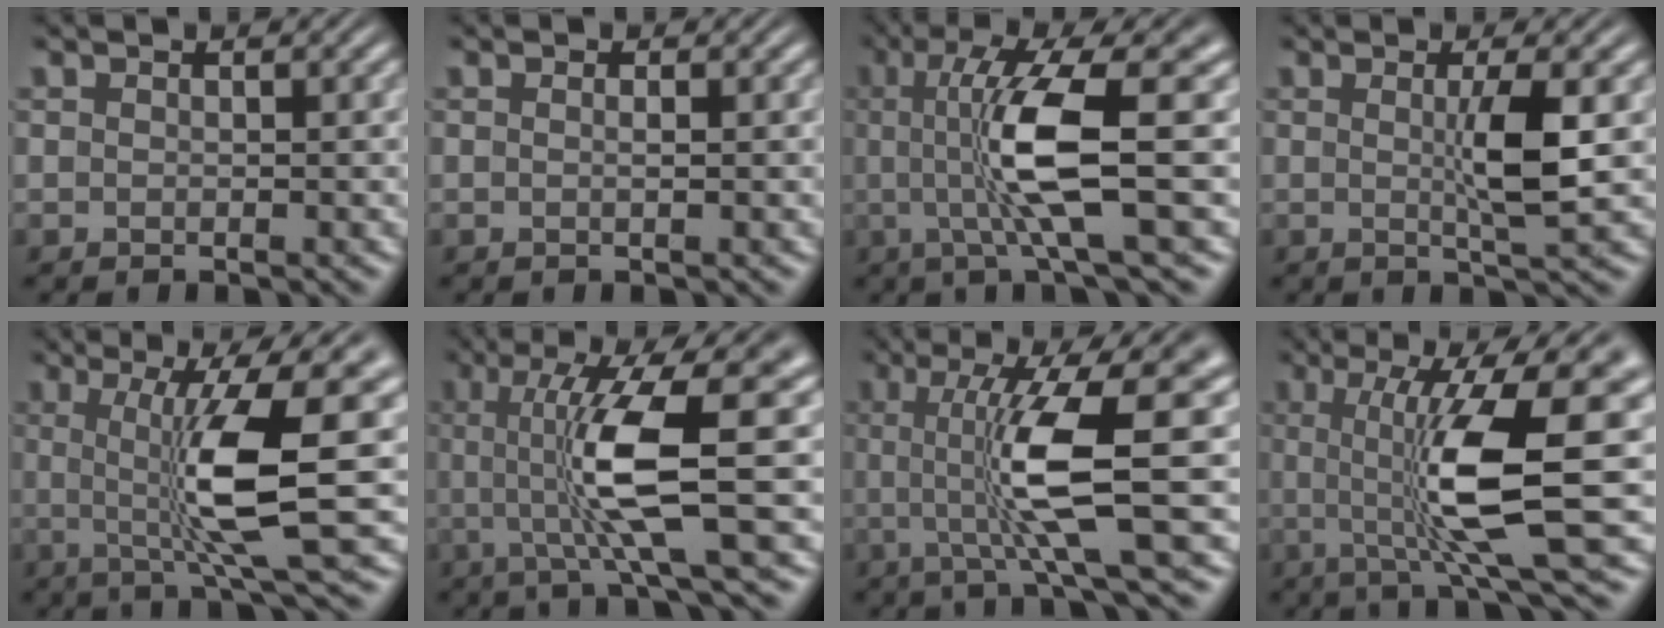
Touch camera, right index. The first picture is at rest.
{"total": 0.5, "force": [-0.1, 0.1, 0.5], "torque": [-0.009, -0.001, -0.002]}
{"total": 8.2, "force": [1.0, 1.3, 8.0], "torque": [-0.153, 0.002, 0.016]}
{"total": 3.5, "force": [0.2, -0.1, 3.5], "torque": [-0.059, -0.008, 0.004]}
{"total": 8.5, "force": [0.9, 0.8, 8.4], "torque": [-0.136, -0.006, 0.019]}
{"total": 9.1, "force": [0.8, 1.4, 9.0], "torque": [-0.158, 0.004, 0.012]}
{"total": 8.8, "force": [0.5, 1.0, 8.7], "torque": [-0.142, 0.004, 0.005]}
{"total": 10.0, "force": [0.9, 1.5, 9.8], "torque": [-0.157, 0.001, 0.012]}